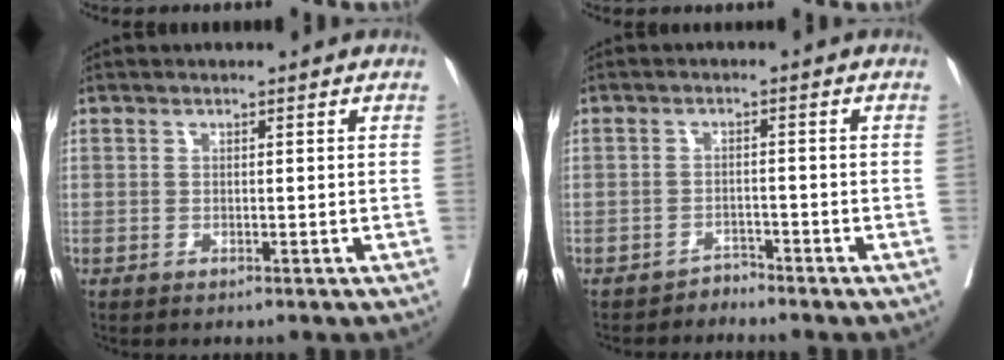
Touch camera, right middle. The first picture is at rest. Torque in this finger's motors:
{"motor_torque": [-0.38, -0.64, -0.27, -0.04]}